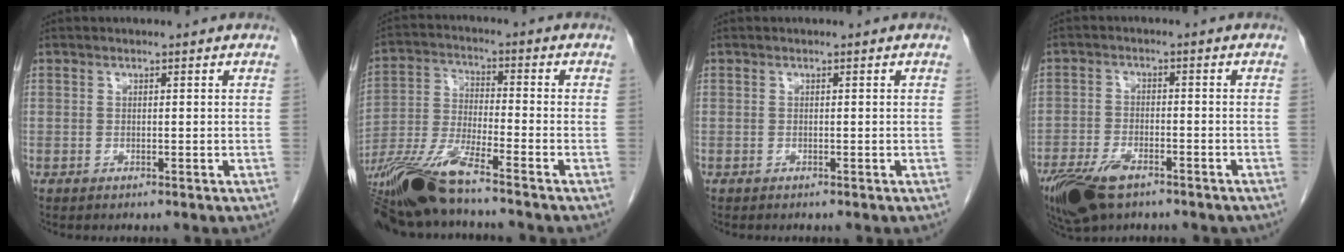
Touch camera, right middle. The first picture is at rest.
{"total": 12.6, "force": [-9.9, 0.4, 7.8], "torque": [-0.159, -0.020, -0.187]}
{"total": 0.0}
{"total": 10.4, "force": [-7.1, 4.3, 6.4], "torque": [-0.125, -0.012, -0.116]}